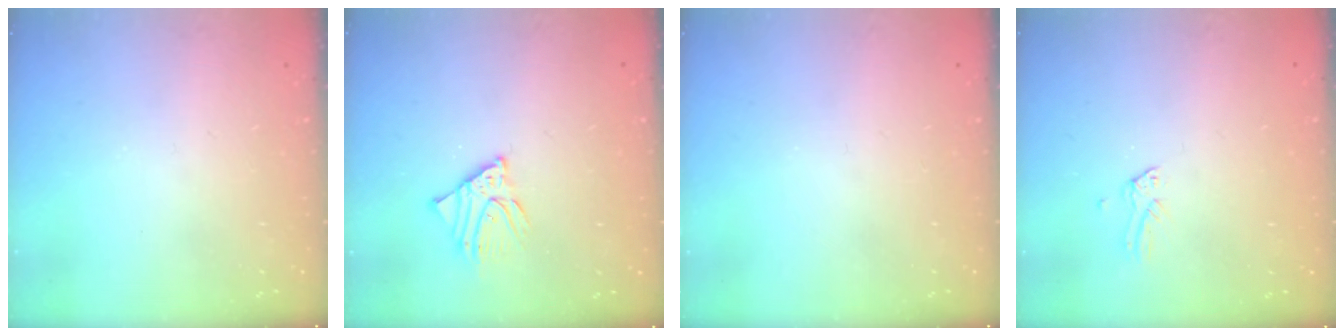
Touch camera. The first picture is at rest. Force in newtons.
{"total": 5.3, "press": 5.3, "slide": 0.6}
{"total": 0.0}
{"total": 0.0}